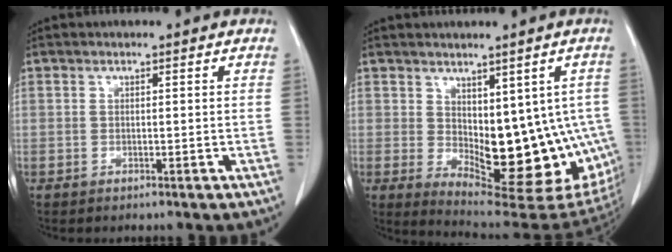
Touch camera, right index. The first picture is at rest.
{"total": 17.7, "force": [-2.1, 8.4, 15.4], "torque": [-0.151, -0.004, -0.004]}